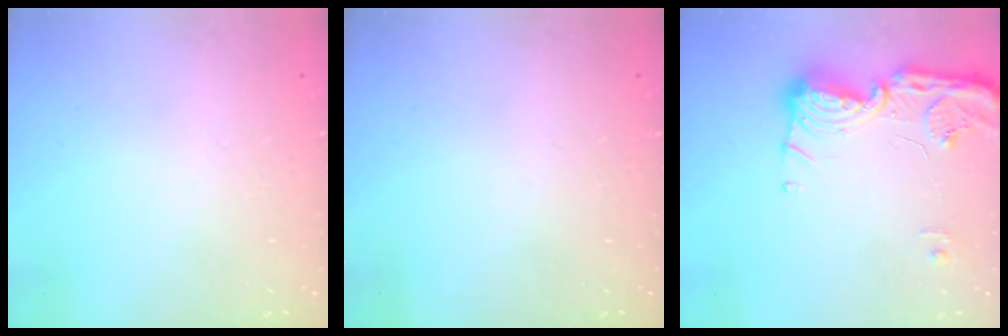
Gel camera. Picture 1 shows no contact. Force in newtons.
{"total": 0.0}
{"total": 15.0, "press": 14.9, "slide": 0.8}